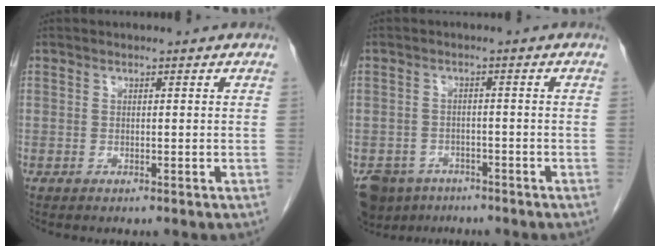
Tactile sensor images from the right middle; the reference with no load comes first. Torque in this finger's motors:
{"motor_torque": [0.57, -0.57, 0.22, 0.00]}